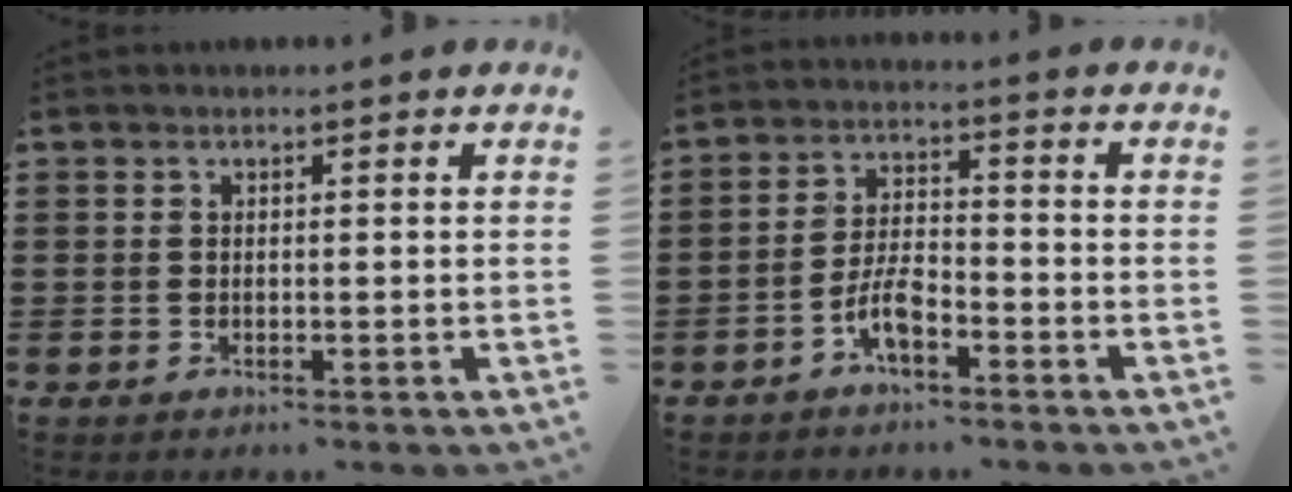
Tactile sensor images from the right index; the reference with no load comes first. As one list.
[{"total": 5.3, "force": [-3.1, 1.9, 3.8], "torque": [-0.091, 0.003, -0.065]}]